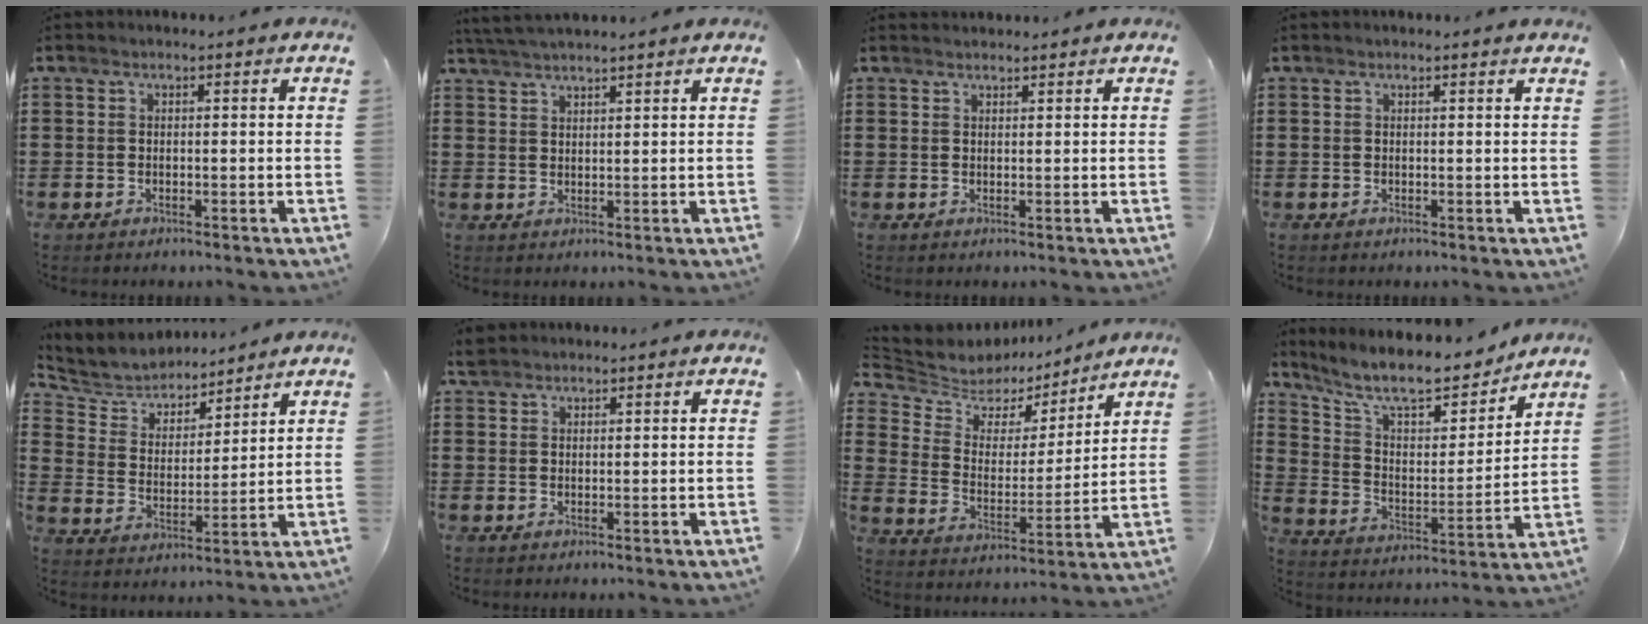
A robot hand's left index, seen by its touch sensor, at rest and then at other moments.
{"total": 3.0, "force": [2.8, -0.1, 0.8], "torque": [-0.024, -0.002, 0.055]}
{"total": 1.1, "force": [1.1, 0.2, 0.0], "torque": [-0.002, 0.000, 0.022]}
{"total": 0.6, "force": [0.4, -0.1, 0.3], "torque": [-0.007, -0.003, 0.009]}
{"total": 5.4, "force": [5.2, 1.4, 0.1], "torque": [-0.038, -0.031, 0.088]}
{"total": 1.9, "force": [1.7, 0.6, 0.4], "torque": [-0.012, 0.003, 0.035]}
{"total": 5.8, "force": [5.0, 2.9, 0.7], "torque": [-0.055, -0.034, 0.085]}
{"total": 10.7, "force": [9.2, 2.4, 5.1], "torque": [-0.129, -0.052, 0.157]}